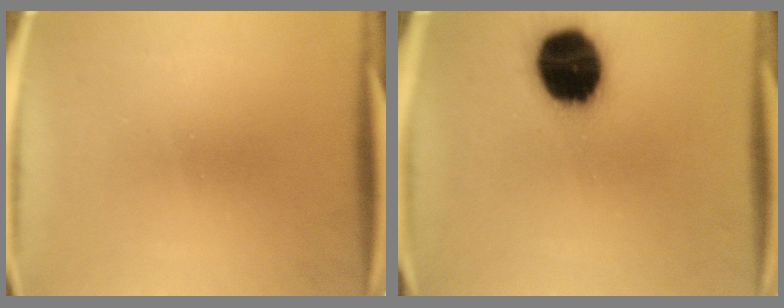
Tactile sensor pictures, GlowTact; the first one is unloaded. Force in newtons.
{"total": 19.8}